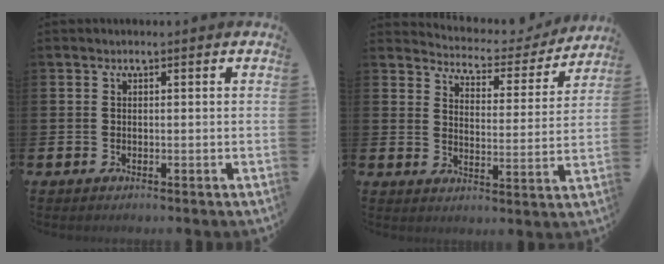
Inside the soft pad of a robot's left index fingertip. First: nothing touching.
{"total": 4.4, "force": [4.2, 1.0, 0.4], "torque": [-0.031, -0.039, 0.066]}